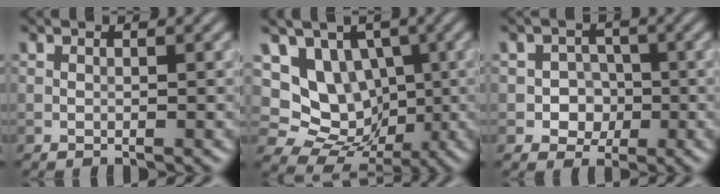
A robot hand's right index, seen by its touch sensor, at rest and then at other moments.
{"total": 7.6, "force": [1.2, 6.4, 4.0], "torque": [-0.055, -0.012, 0.008]}
{"total": 3.2, "force": [-0.8, 2.9, 1.2], "torque": [0.005, 0.001, -0.029]}